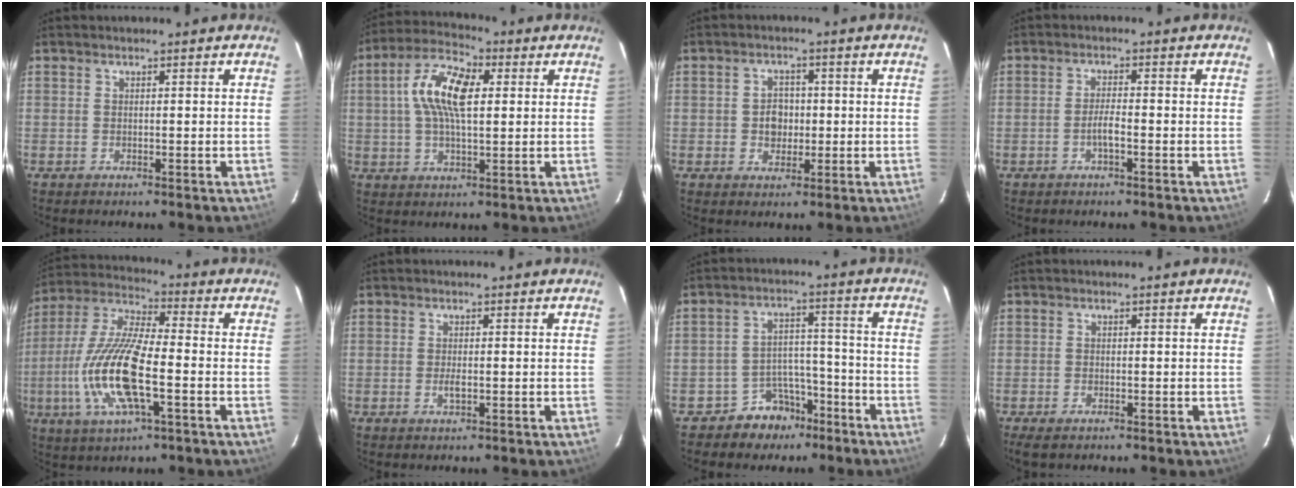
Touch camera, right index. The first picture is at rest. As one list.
[{"total": 11.3, "force": [2.0, 5.0, 9.9], "torque": [-0.193, 0.024, 0.030]}, {"total": 4.0, "force": [-0.2, 3.5, 1.9], "torque": [-0.034, 0.010, 0.001]}, {"total": 2.5, "force": [-1.2, 0.3, 2.2], "torque": [-0.045, 0.003, -0.022]}, {"total": 16.7, "force": [-4.2, 4.7, 15.4], "torque": [-0.324, -0.009, -0.085]}, {"total": 1.6, "force": [-0.4, 0.6, 1.4], "torque": [-0.028, -0.002, -0.006]}, {"total": 7.8, "force": [-5.6, 5.2, 1.3], "torque": [-0.026, 0.033, -0.081]}, {"total": 2.7, "force": [-1.9, 1.1, 1.6], "torque": [-0.039, -0.008, -0.035]}]